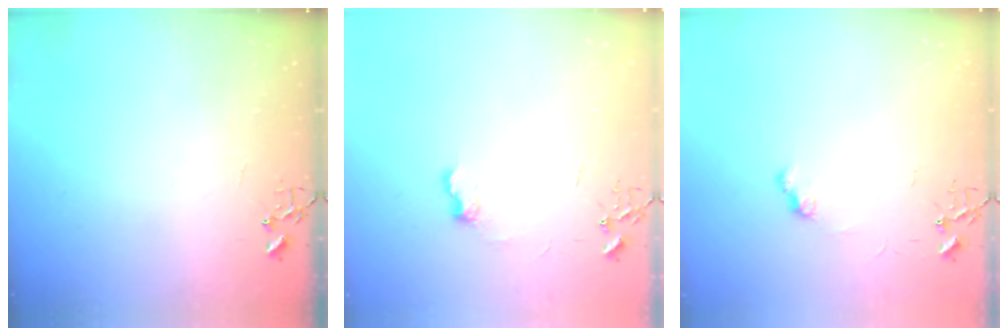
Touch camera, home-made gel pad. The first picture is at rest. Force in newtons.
{"total": 7.6, "press": 7.5, "slide": 0.7}
{"total": 6.9, "press": 6.9, "slide": 0.7}